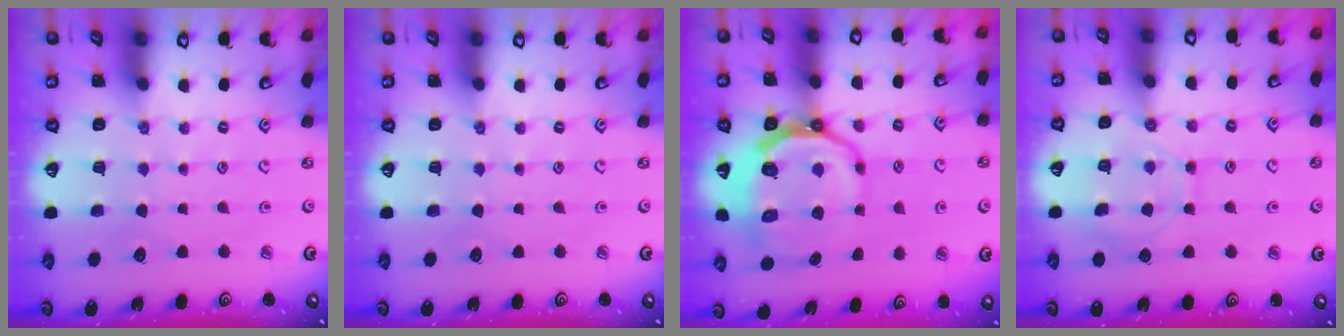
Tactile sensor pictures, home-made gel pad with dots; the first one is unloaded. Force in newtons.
{"total": 0.0}
{"total": 13.0, "press": 12.4, "slide": 3.7}
{"total": 10.2, "press": 10.1, "slide": 0.8}